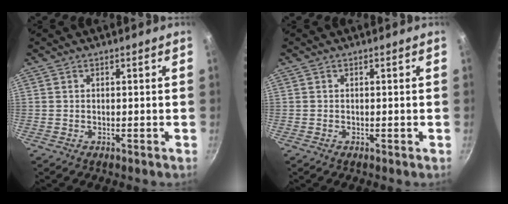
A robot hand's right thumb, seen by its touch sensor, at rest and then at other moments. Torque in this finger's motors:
{"motor_torque": [2.72, 2.29, 0.34, -0.24, 0.01]}